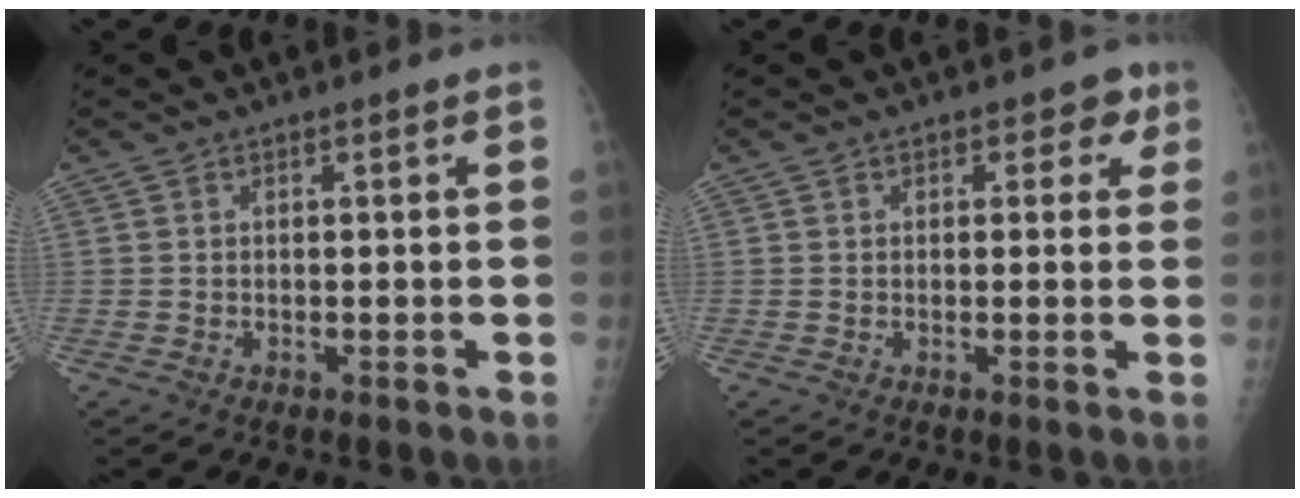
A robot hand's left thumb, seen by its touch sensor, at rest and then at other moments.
{"total": 3.5, "force": [1.6, 2.5, 1.7], "torque": [0.013, -0.002, 0.012]}